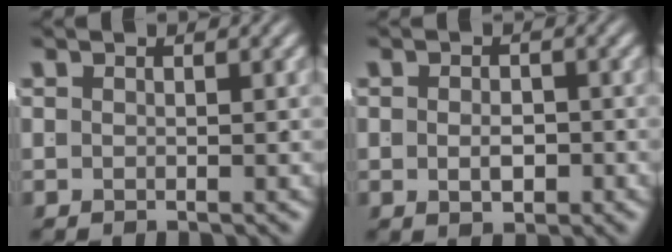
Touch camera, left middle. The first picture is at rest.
{"total": 1.7, "force": [-0.5, 0.9, 1.4], "torque": [-0.020, -0.006, -0.004]}